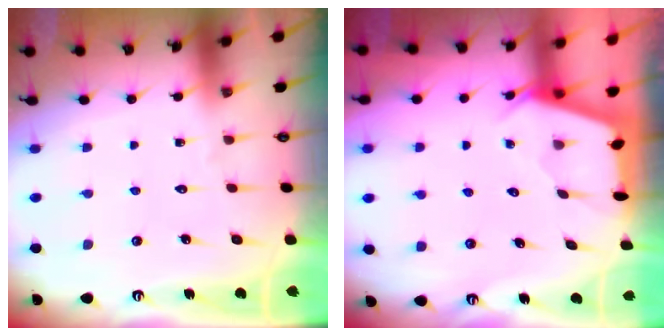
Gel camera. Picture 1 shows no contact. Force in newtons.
{"total": 2.6, "press": 2.5, "slide": 0.3}